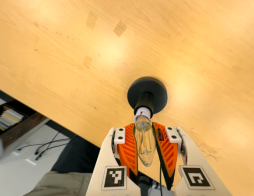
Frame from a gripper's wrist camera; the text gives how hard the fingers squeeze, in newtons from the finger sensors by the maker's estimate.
{"total": 18.4, "left": 17.4, "right": 19.5}